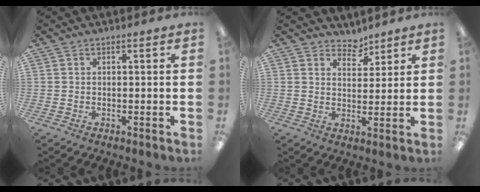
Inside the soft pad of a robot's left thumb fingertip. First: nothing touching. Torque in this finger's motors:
{"motor_torque": [-0.30, -0.41, -0.10, 0.04, -0.09]}